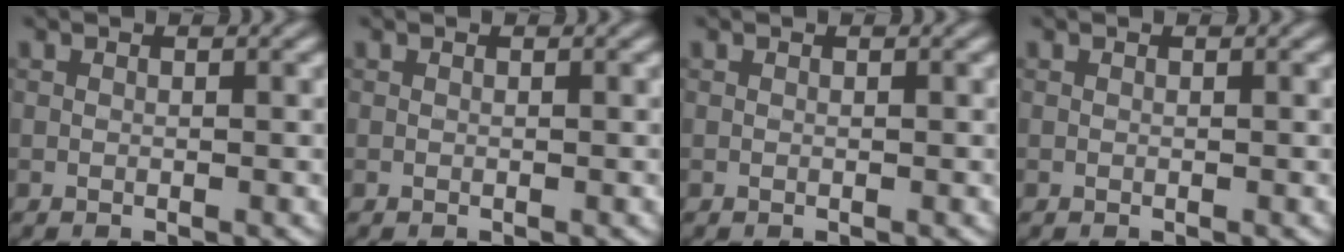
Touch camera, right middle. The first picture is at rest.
{"total": 0.0}
{"total": 0.0}
{"total": 0.0}